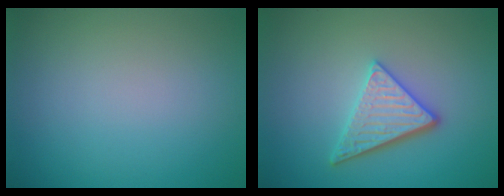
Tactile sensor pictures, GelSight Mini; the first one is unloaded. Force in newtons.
{"total": 3.7, "press": 3.2, "slide": 1.8}